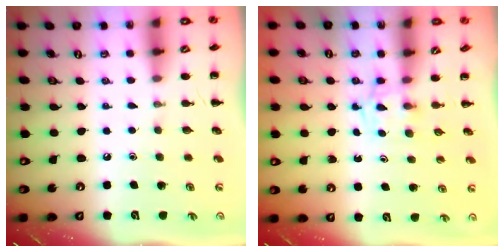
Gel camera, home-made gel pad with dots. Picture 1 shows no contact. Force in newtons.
{"total": 2.5, "press": 2.2, "slide": 1.3}